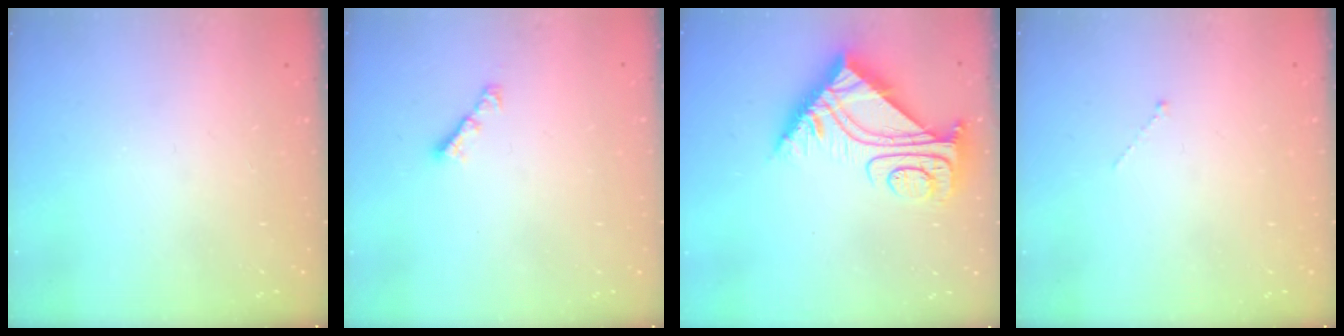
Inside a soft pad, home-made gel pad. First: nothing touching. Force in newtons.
{"total": 2.8, "press": 2.8, "slide": 0.7}
{"total": 10.2, "press": 10.1, "slide": 0.8}
{"total": 0.0}